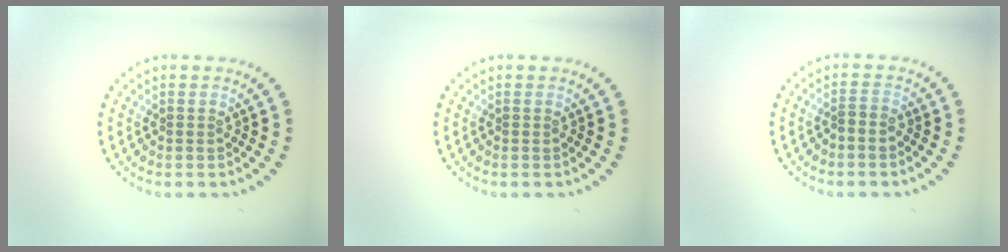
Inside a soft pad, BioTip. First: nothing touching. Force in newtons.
{"total": 0.0}
{"total": 0.6, "press": 0.4, "slide": 0.5}